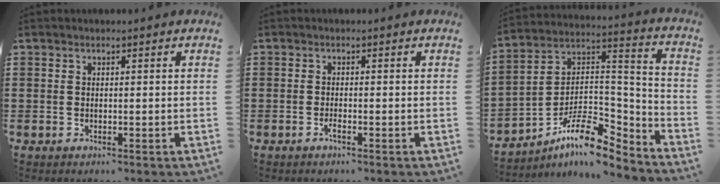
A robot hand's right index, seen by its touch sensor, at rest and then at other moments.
{"total": 1.2, "force": [-0.7, 0.0, 0.9], "torque": [-0.016, -0.004, -0.013]}
{"total": 10.5, "force": [-7.3, 4.2, 6.2], "torque": [-0.121, 0.008, -0.141]}